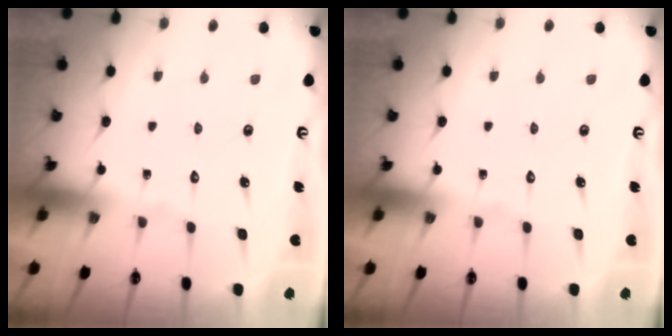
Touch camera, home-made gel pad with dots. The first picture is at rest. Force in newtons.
{"total": 0.0}